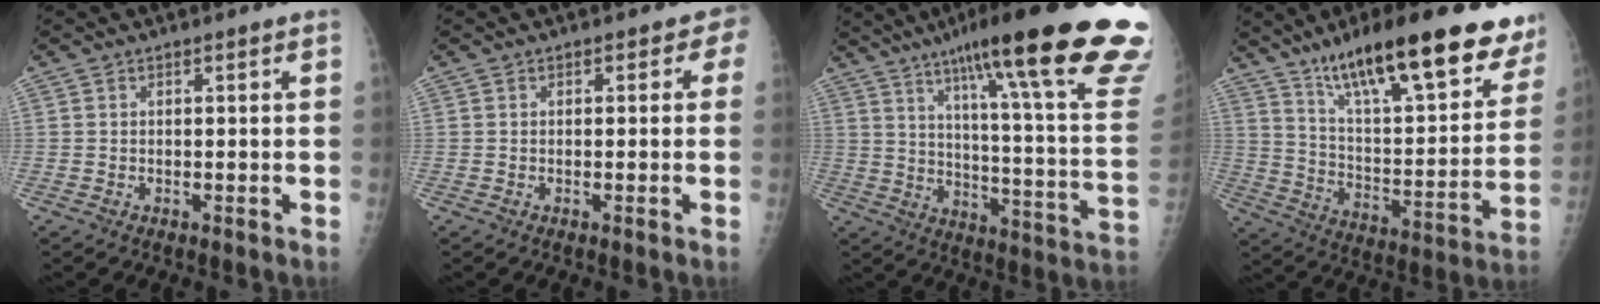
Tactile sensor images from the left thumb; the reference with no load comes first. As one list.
[{"total": 1.9, "force": [0.4, 1.5, 1.1], "torque": [0.012, 0.006, -0.005]}, {"total": 33.0, "force": [22.2, 3.8, 24.2], "torque": [-0.273, -0.080, 0.307]}, {"total": 27.5, "force": [18.6, 7.5, 18.8], "torque": [-0.245, -0.053, 0.290]}]